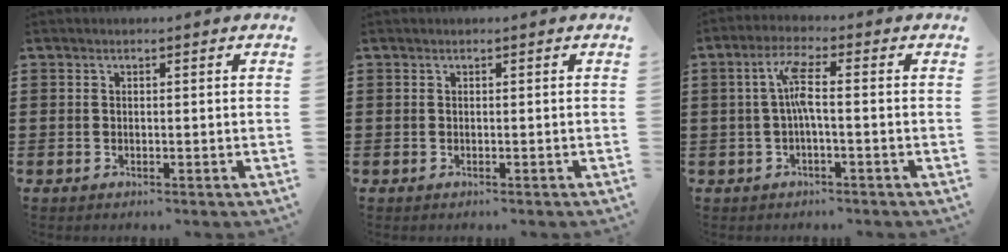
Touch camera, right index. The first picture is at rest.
{"total": 0.0}
{"total": 5.0, "force": [-0.3, 0.9, 4.9], "torque": [-0.101, 0.004, -0.012]}